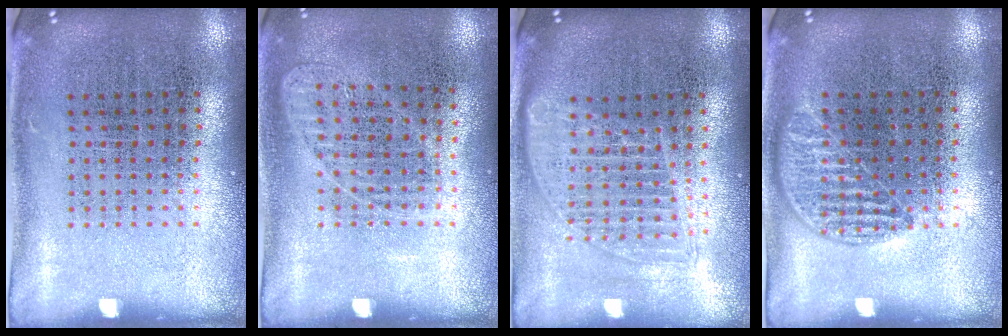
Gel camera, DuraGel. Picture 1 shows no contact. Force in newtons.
{"total": 1.0, "press": 0.9, "slide": 0.3}
{"total": 1.6, "press": 1.4, "slide": 0.8}
{"total": 1.0, "press": 0.8, "slide": 0.5}